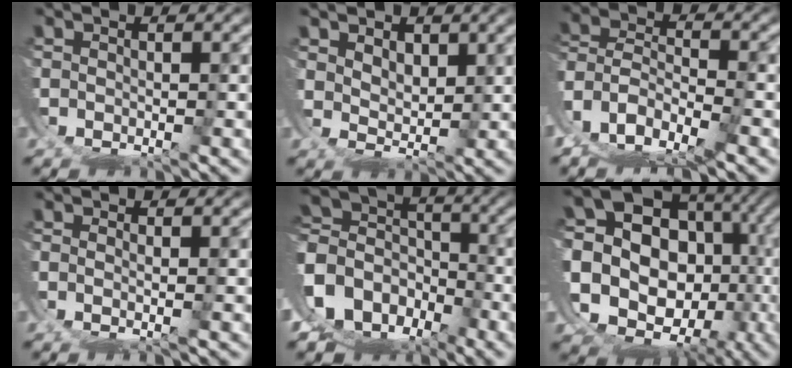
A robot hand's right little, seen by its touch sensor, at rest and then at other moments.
{"total": 3.2, "force": [3.2, -0.2, -0.3], "torque": [0.003, -0.001, 0.054]}
{"total": 5.7, "force": [-1.0, 4.5, 3.4], "torque": [-0.080, -0.029, -0.011]}
{"total": 1.9, "force": [0.8, -1.3, 1.1], "torque": [-0.015, 0.003, 0.012]}
{"total": 12.4, "force": [-0.7, 11.4, 4.8], "torque": [-0.114, -0.033, -0.021]}
{"total": 20.2, "force": [-1.4, 17.3, 10.2], "torque": [-0.226, -0.058, -0.017]}